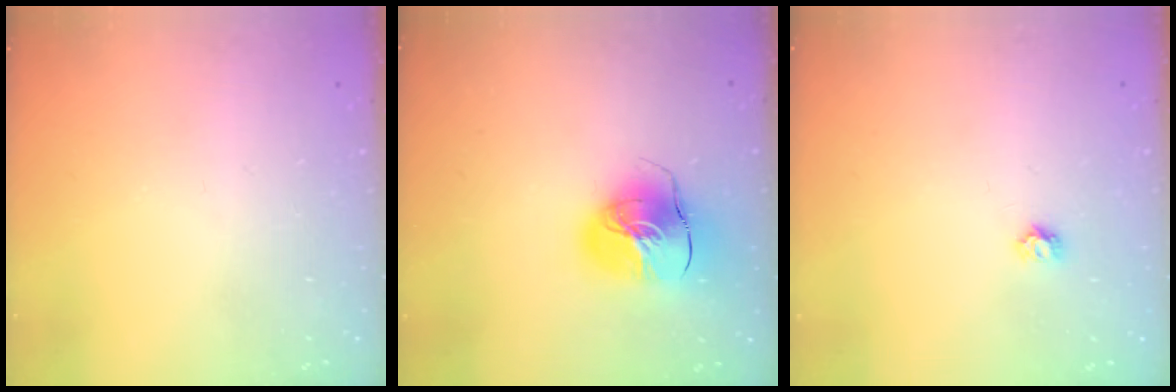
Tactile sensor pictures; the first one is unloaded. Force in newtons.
{"total": 13.3, "press": 13.2, "slide": 2.2}
{"total": 3.8, "press": 3.8, "slide": 0.3}